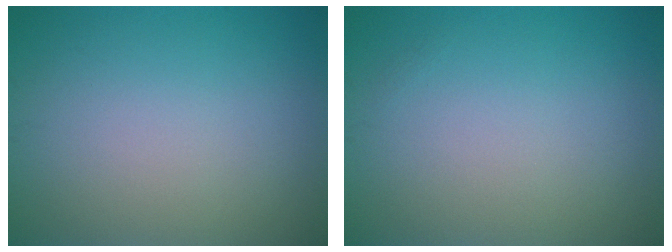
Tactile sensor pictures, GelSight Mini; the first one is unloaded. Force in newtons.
{"total": 0.0}